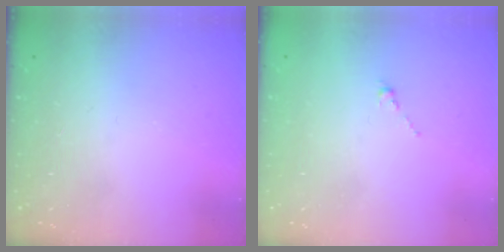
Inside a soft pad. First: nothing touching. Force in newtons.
{"total": 0.0}